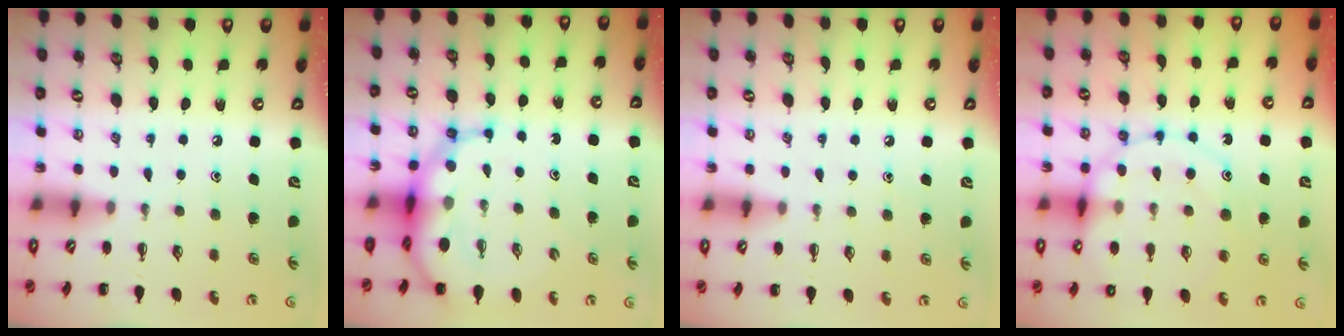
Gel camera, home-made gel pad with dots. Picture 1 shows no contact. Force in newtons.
{"total": 10.7, "press": 10.4, "slide": 2.9}
{"total": 4.7, "press": 4.4, "slide": 1.6}
{"total": 15.7, "press": 15.6, "slide": 1.7}